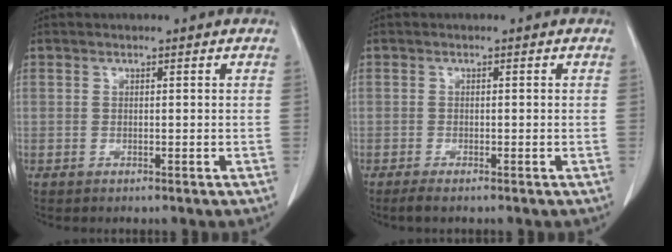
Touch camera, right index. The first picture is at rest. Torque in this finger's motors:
{"motor_torque": [0.00, 0.01, 0.04, 0.02]}